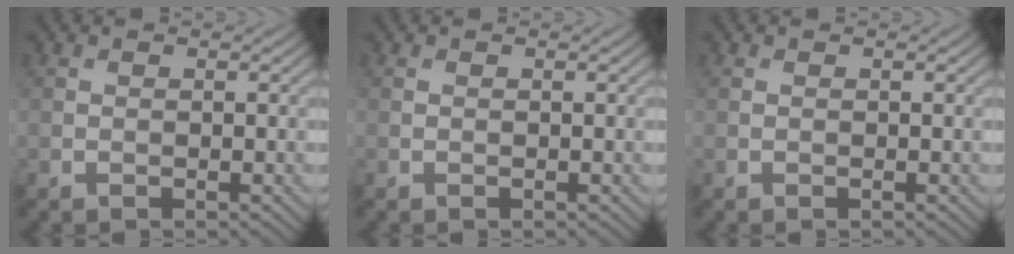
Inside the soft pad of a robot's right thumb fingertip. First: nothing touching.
{"total": 0.0}
{"total": 0.0}